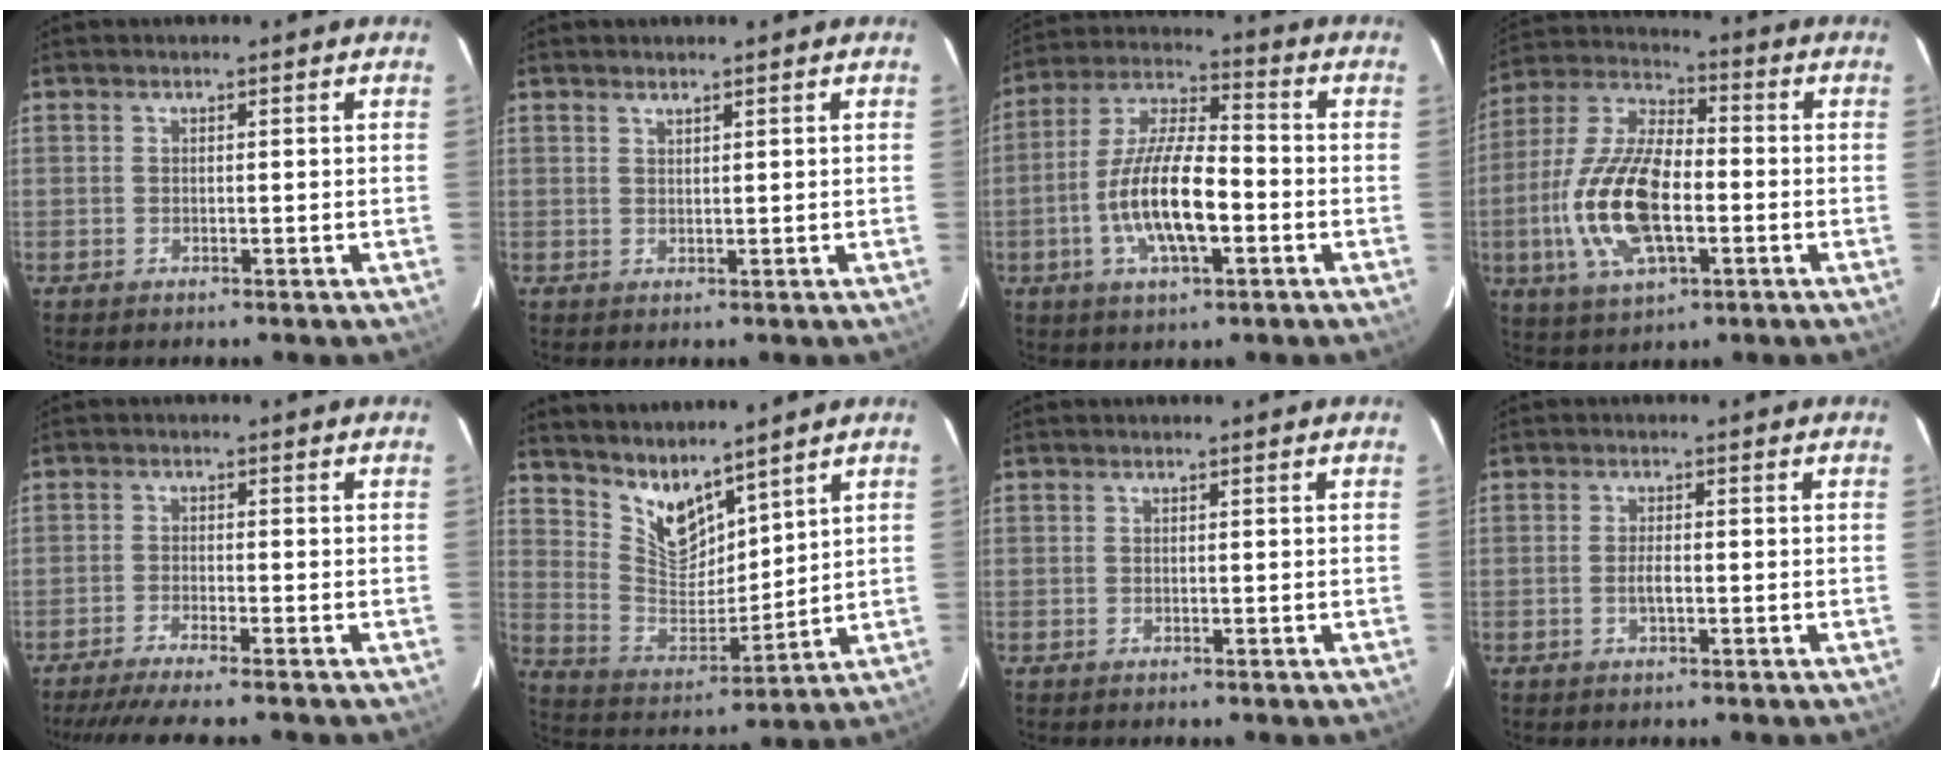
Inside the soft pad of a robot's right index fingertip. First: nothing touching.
{"total": 0.9, "force": [0.9, 0.1, 0.3], "torque": [-0.005, 0.001, 0.016]}
{"total": 14.4, "force": [-3.9, 4.8, 13.0], "torque": [-0.259, -0.002, -0.073]}
{"total": 17.7, "force": [-3.7, 8.0, 15.4], "torque": [-0.327, -0.003, -0.070]}
{"total": 6.5, "force": [-5.7, -0.8, 3.0], "torque": [-0.071, -0.014, -0.097]}
{"total": 10.4, "force": [8.7, 3.8, 4.3], "torque": [-0.087, -0.010, 0.180]}
{"total": 0.0}
{"total": 1.9, "force": [-0.5, 0.6, 1.7], "torque": [-0.031, -0.001, -0.010]}